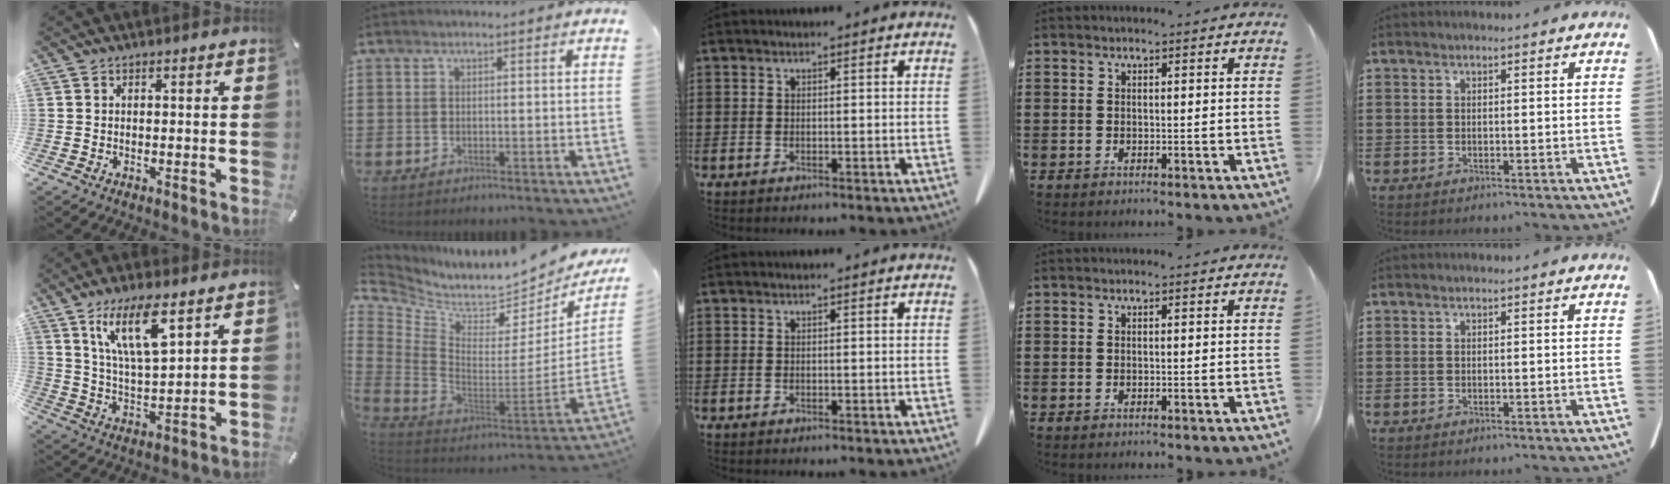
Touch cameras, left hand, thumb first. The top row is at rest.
{"thumb": {"total": 12.9, "force": [7.9, 4.1, 9.4], "torque": [-0.190, -0.022, 0.138]}, "index": {"total": 4.8, "force": [3.9, 2.0, 1.9], "torque": [-0.070, -0.055, 0.063]}}